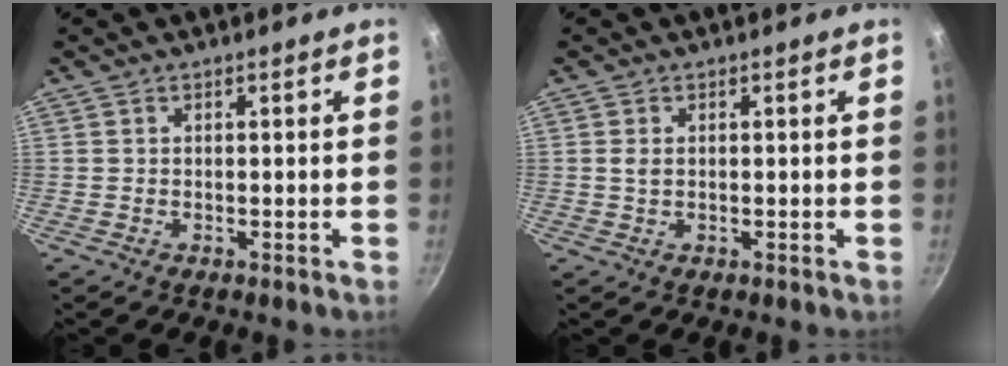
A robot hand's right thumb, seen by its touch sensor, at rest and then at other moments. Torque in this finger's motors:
{"motor_torque": [-0.24, 0.31, 0.15, 0.03, 0.05]}